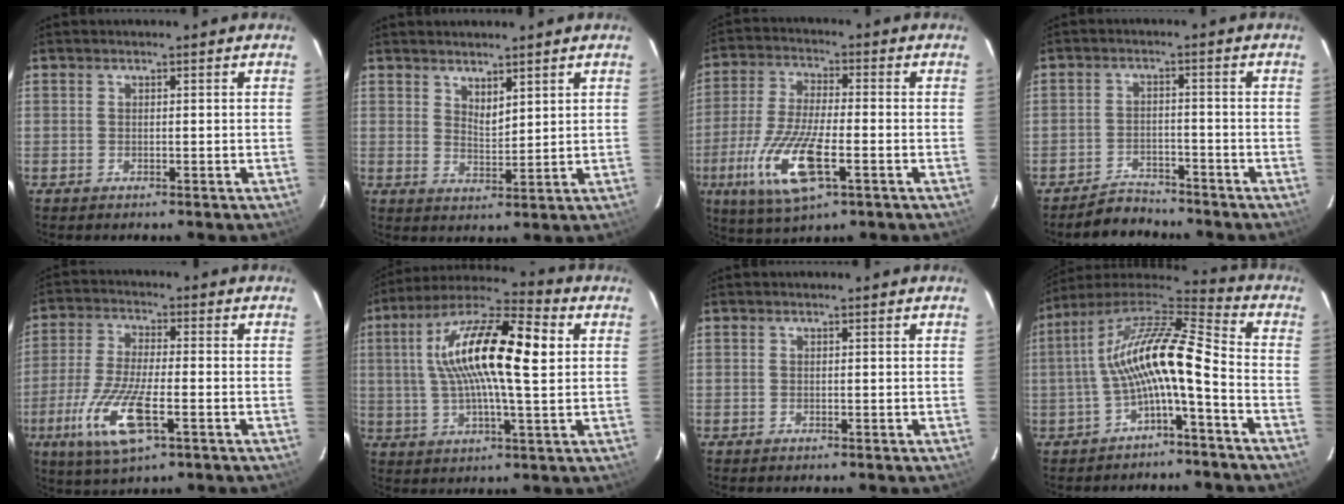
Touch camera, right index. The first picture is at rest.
{"total": 3.7, "force": [3.0, 1.2, 1.8], "torque": [-0.027, -0.003, 0.053]}
{"total": 14.3, "force": [-5.2, 4.4, 12.6], "torque": [-0.268, -0.020, -0.098]}
{"total": 5.2, "force": [-4.8, 2.0, 0.2], "torque": [-0.023, 0.012, -0.077]}
{"total": 12.7, "force": [-4.9, 3.6, 11.2], "torque": [-0.241, -0.020, -0.093]}
{"total": 18.5, "force": [4.0, 4.3, 17.5], "torque": [-0.319, 0.027, 0.054]}
{"total": 0.0}
{"total": 14.4, "force": [-3.1, 2.8, 13.8], "torque": [-0.265, 0.016, -0.063]}